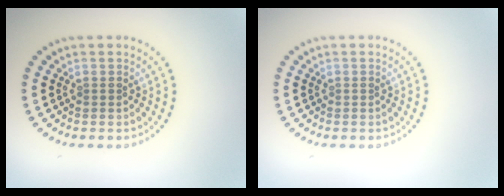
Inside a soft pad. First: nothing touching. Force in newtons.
{"total": 0.0}